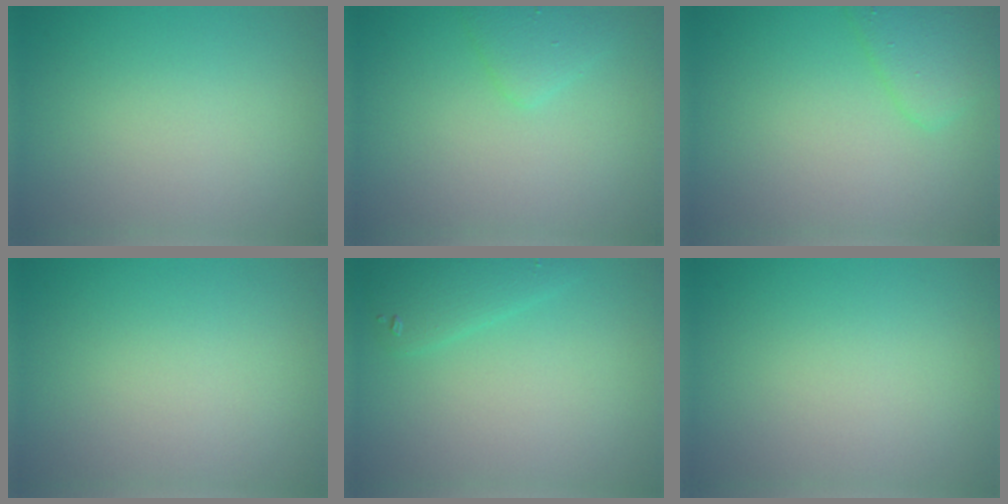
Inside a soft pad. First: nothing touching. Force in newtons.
{"total": 1.8, "press": 1.8, "slide": 0.1}
{"total": 1.8, "press": 1.8, "slide": 0.1}
{"total": 0.0}
{"total": 2.1, "press": 2.1, "slide": 0.2}
{"total": 0.0}